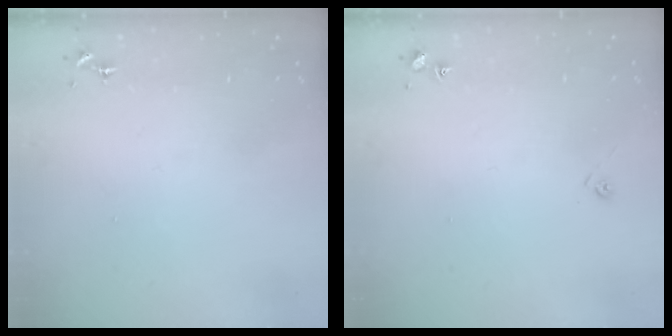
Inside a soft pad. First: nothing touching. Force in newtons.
{"total": 4.8, "press": 4.7, "slide": 0.6}